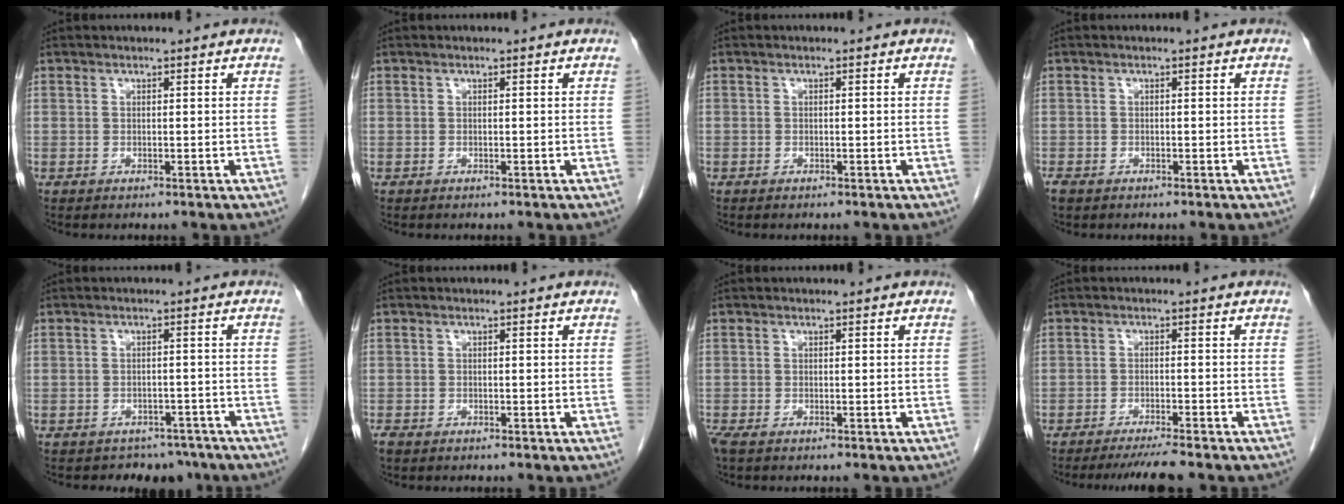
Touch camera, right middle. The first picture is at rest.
{"total": 0.0}
{"total": 0.0}
{"total": 1.3, "force": [-0.9, 0.8, 0.5], "torque": [-0.015, -0.002, -0.012]}
{"total": 5.3, "force": [-4.4, 3.0, -0.2], "torque": [0.015, 0.012, -0.054]}
{"total": 0.8, "force": [-0.6, 0.5, 0.4], "torque": [-0.012, -0.002, -0.010]}
{"total": 1.4, "force": [-1.0, 0.5, 0.9], "torque": [-0.023, -0.006, -0.016]}
{"total": 5.7, "force": [-5.0, -0.5, 2.7], "torque": [-0.032, -0.014, -0.077]}